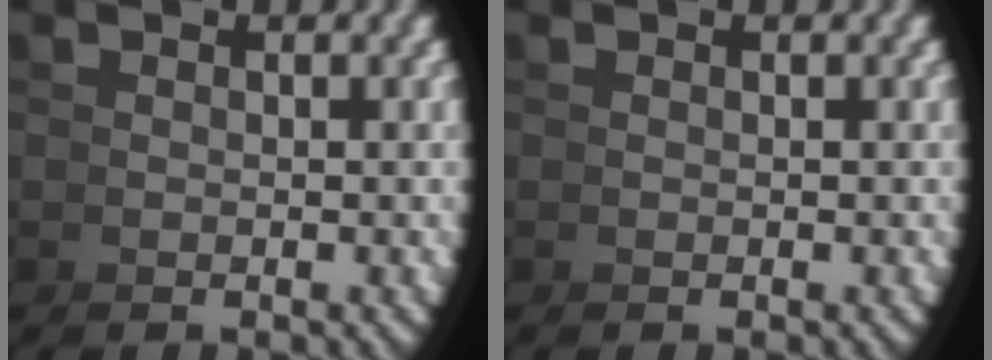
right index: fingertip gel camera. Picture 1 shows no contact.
{"total": 0.0}